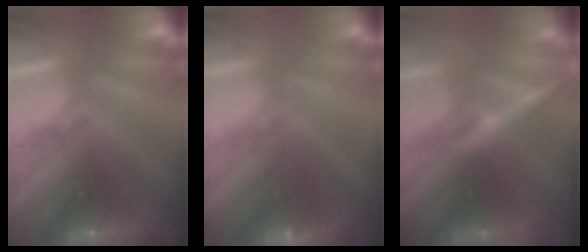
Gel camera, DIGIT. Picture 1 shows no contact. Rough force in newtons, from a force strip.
{"total": 3.0}
{"total": 2.5}